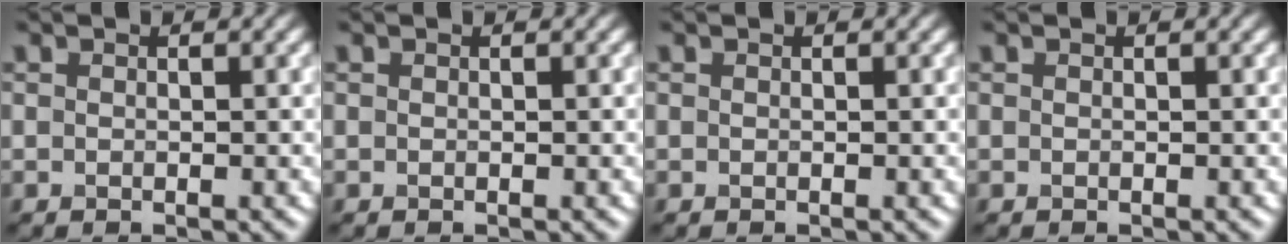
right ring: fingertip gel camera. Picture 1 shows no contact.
{"total": 0.0}
{"total": 0.0}
{"total": 0.0}